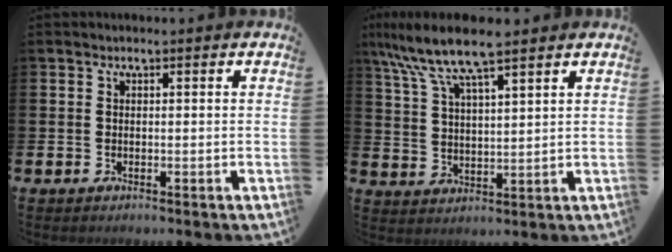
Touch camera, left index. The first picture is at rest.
{"total": 8.6, "force": [7.2, 1.1, 4.6], "torque": [-0.113, -0.021, 0.130]}